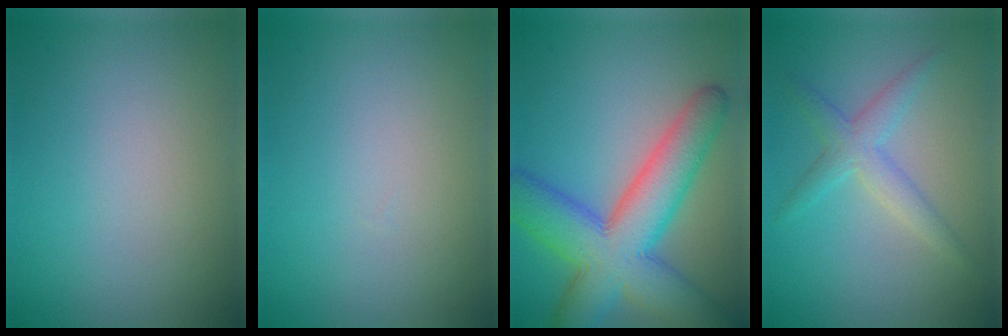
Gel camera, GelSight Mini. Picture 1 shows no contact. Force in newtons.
{"total": 0.0}
{"total": 10.3, "press": 10.2, "slide": 0.4}
{"total": 2.8, "press": 2.8, "slide": 0.1}